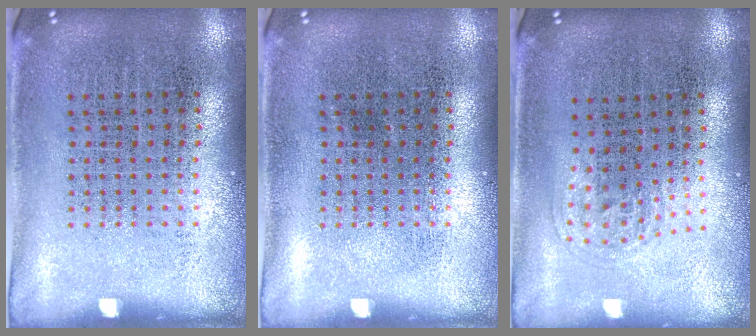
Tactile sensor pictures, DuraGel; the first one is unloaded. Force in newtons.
{"total": 0.0}
{"total": 1.0, "press": 0.6, "slide": 0.8}